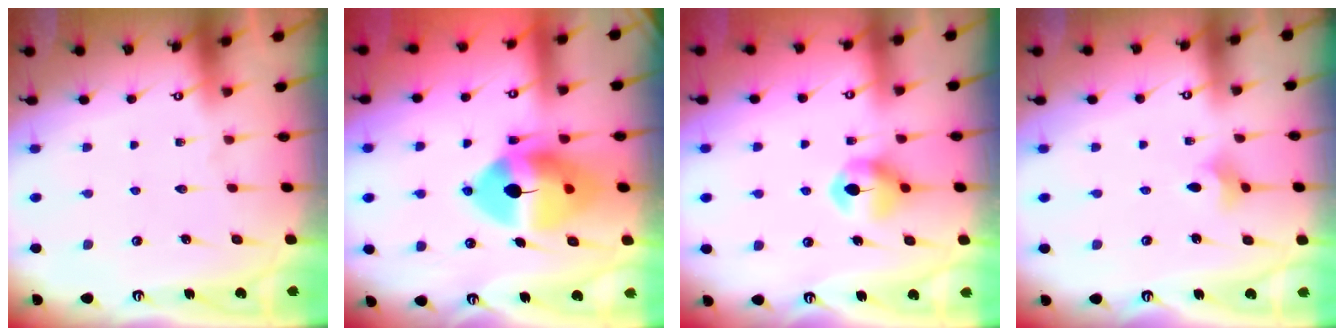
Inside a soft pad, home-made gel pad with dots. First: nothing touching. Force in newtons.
{"total": 14.9, "press": 14.7, "slide": 2.5}
{"total": 7.4, "press": 7.4, "slide": 0.6}
{"total": 4.2, "press": 4.1, "slide": 0.8}